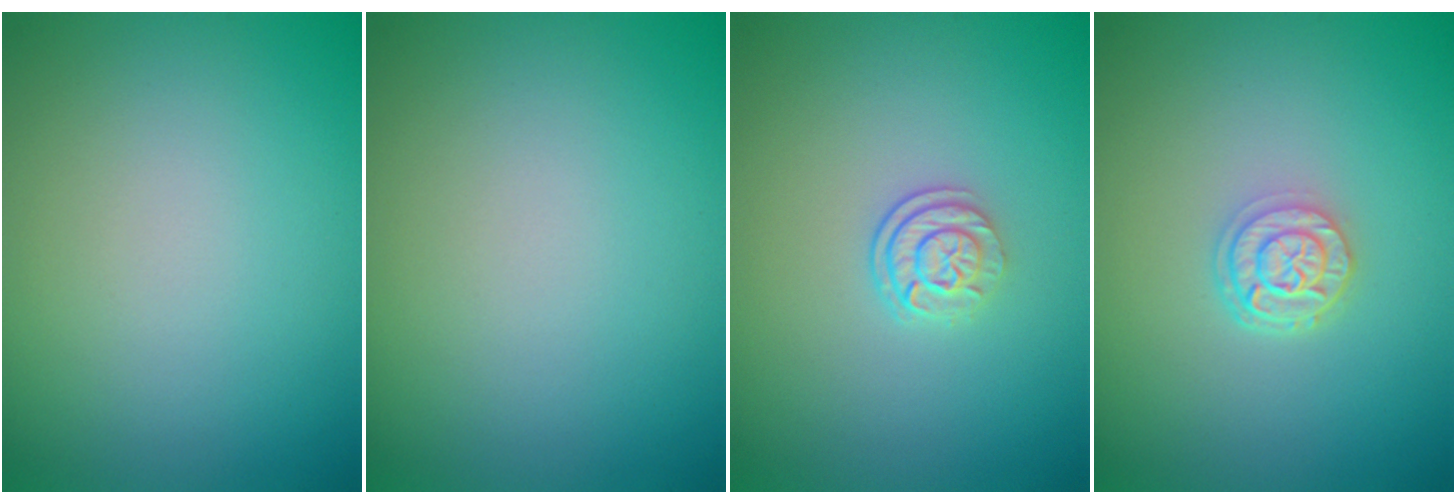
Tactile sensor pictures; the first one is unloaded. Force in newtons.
{"total": 0.0}
{"total": 2.4, "press": 1.8, "slide": 1.6}
{"total": 2.5, "press": 2.0, "slide": 1.5}